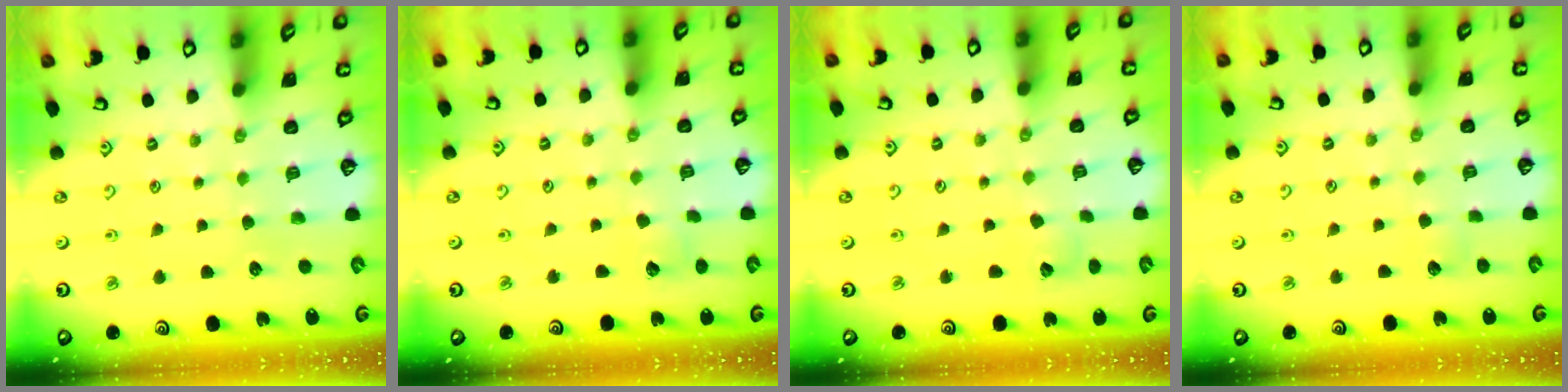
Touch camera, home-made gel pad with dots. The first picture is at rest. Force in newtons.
{"total": 2.9, "press": 2.9, "slide": 0.2}
{"total": 3.8, "press": 3.7, "slide": 0.5}
{"total": 2.9, "press": 2.9, "slide": 0.4}